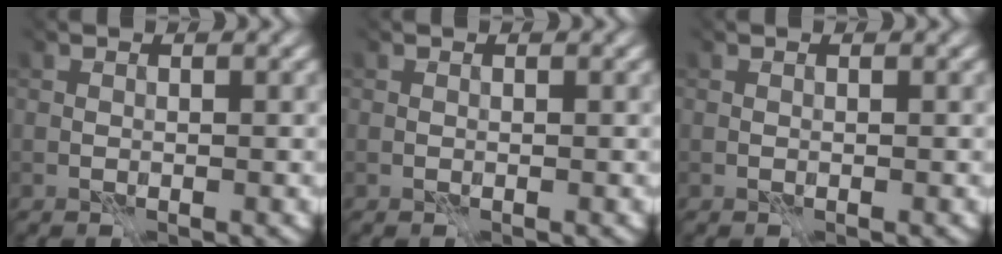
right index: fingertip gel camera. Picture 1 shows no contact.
{"total": 0.0}
{"total": 0.0}